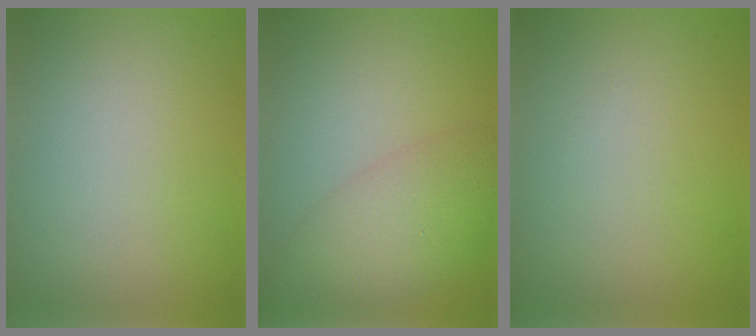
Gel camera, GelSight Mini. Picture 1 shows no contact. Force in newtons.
{"total": 5.6, "press": 5.6, "slide": 0.2}
{"total": 0.0}